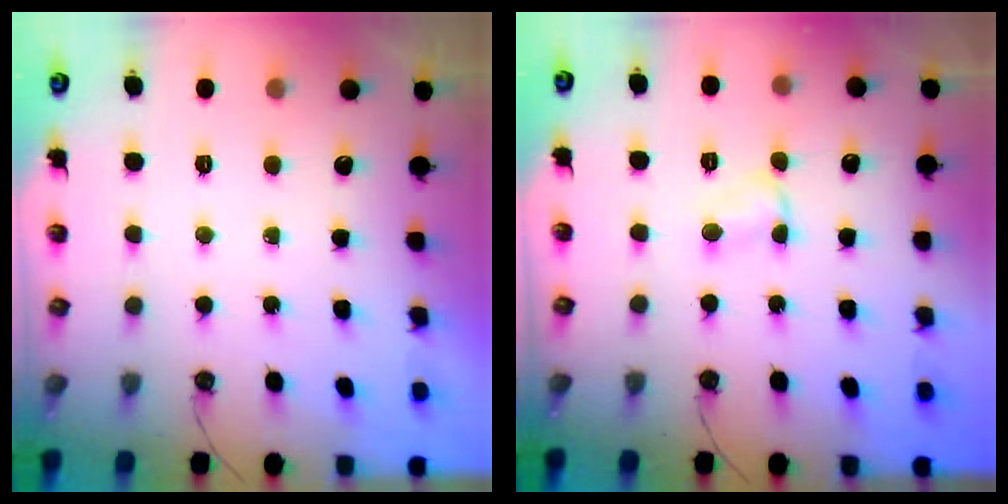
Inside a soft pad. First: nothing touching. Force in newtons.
{"total": 3.4, "press": 3.3, "slide": 0.3}